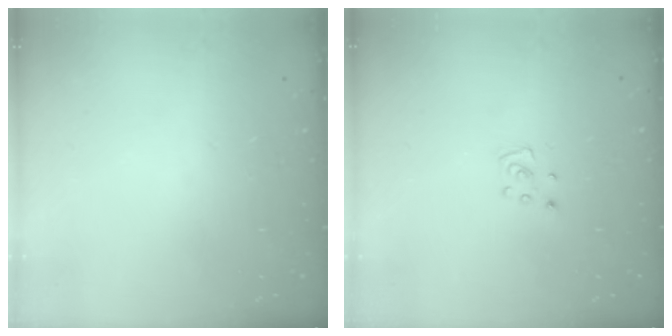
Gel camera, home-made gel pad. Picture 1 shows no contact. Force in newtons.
{"total": 3.6, "press": 3.6, "slide": 0.3}